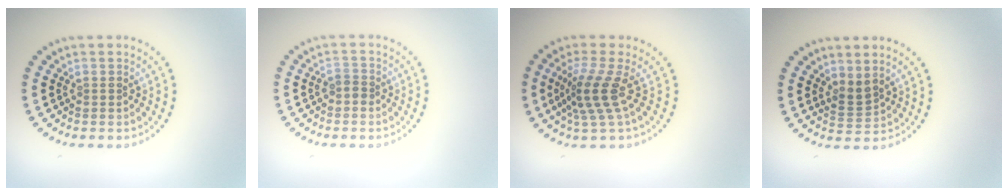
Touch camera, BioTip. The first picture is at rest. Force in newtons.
{"total": 1.1, "press": 0.9, "slide": 0.6}
{"total": 3.4, "press": 2.4, "slide": 2.4}
{"total": 1.7, "press": 1.2, "slide": 1.2}